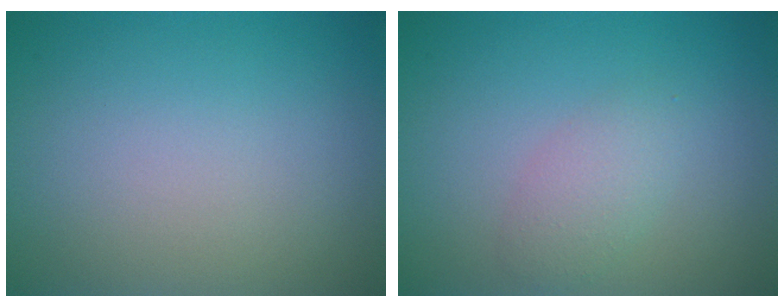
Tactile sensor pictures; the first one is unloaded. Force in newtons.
{"total": 2.1, "press": 2.1, "slide": 0.0}